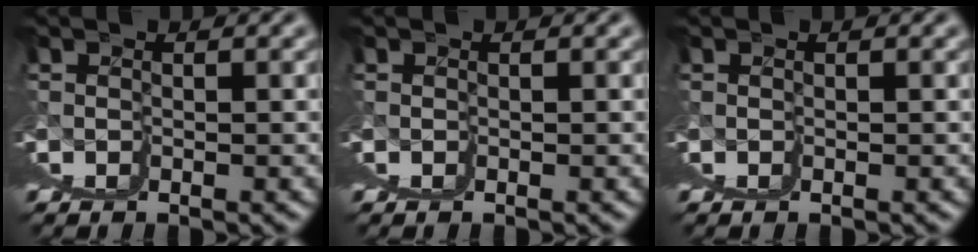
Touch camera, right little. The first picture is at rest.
{"total": 0.0}
{"total": 0.0}